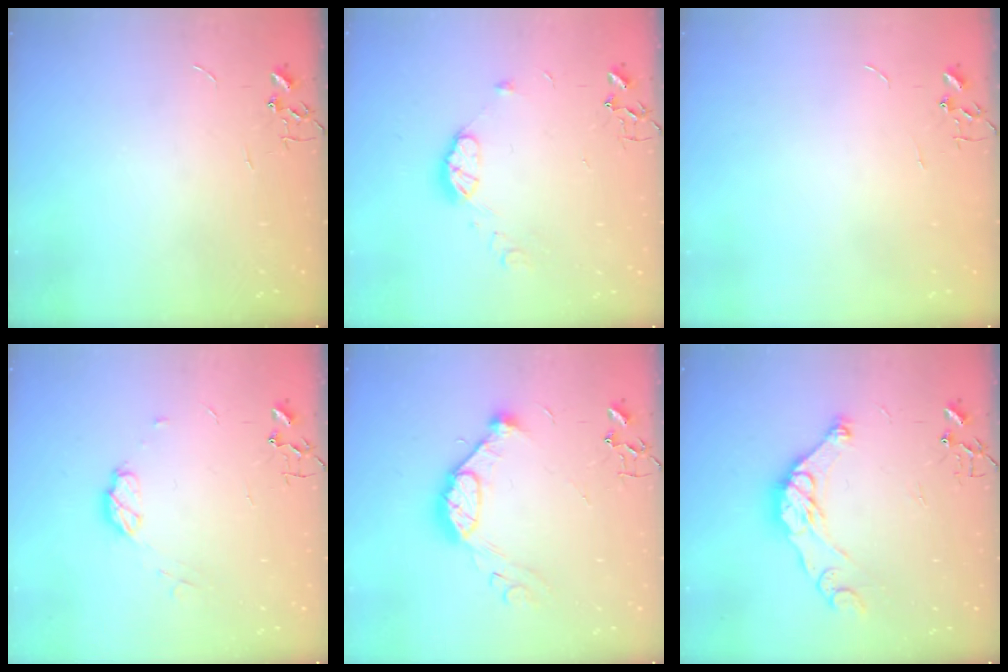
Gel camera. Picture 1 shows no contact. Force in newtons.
{"total": 8.5, "press": 8.5, "slide": 0.4}
{"total": 0.0}
{"total": 6.8, "press": 6.7, "slide": 0.6}
{"total": 12.9, "press": 12.8, "slide": 1.2}
{"total": 12.7, "press": 12.7, "slide": 0.0}